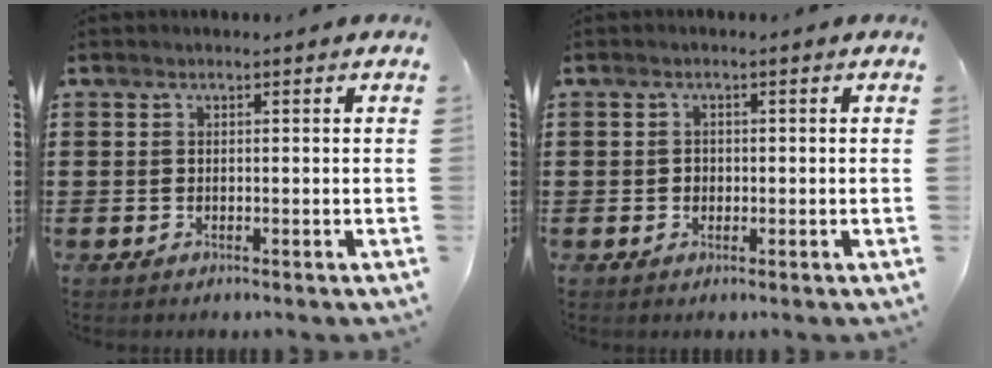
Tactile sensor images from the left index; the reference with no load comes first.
{"total": 0.9, "force": [-0.1, 0.8, 0.4], "torque": [-0.010, 0.005, -0.002]}